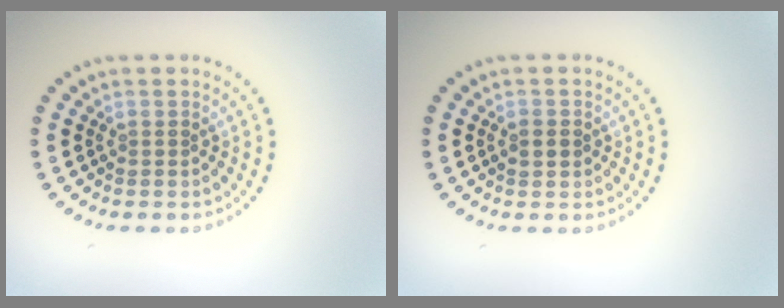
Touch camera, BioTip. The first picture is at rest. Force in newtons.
{"total": 1.2, "press": 1.2, "slide": 0.2}